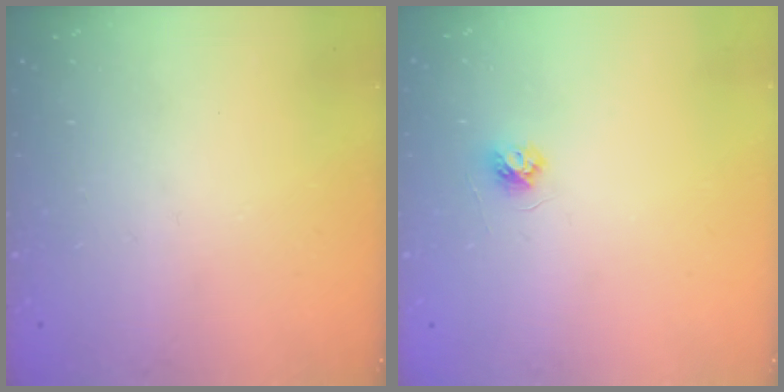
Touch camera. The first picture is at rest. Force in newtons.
{"total": 3.7, "press": 3.6, "slide": 0.4}